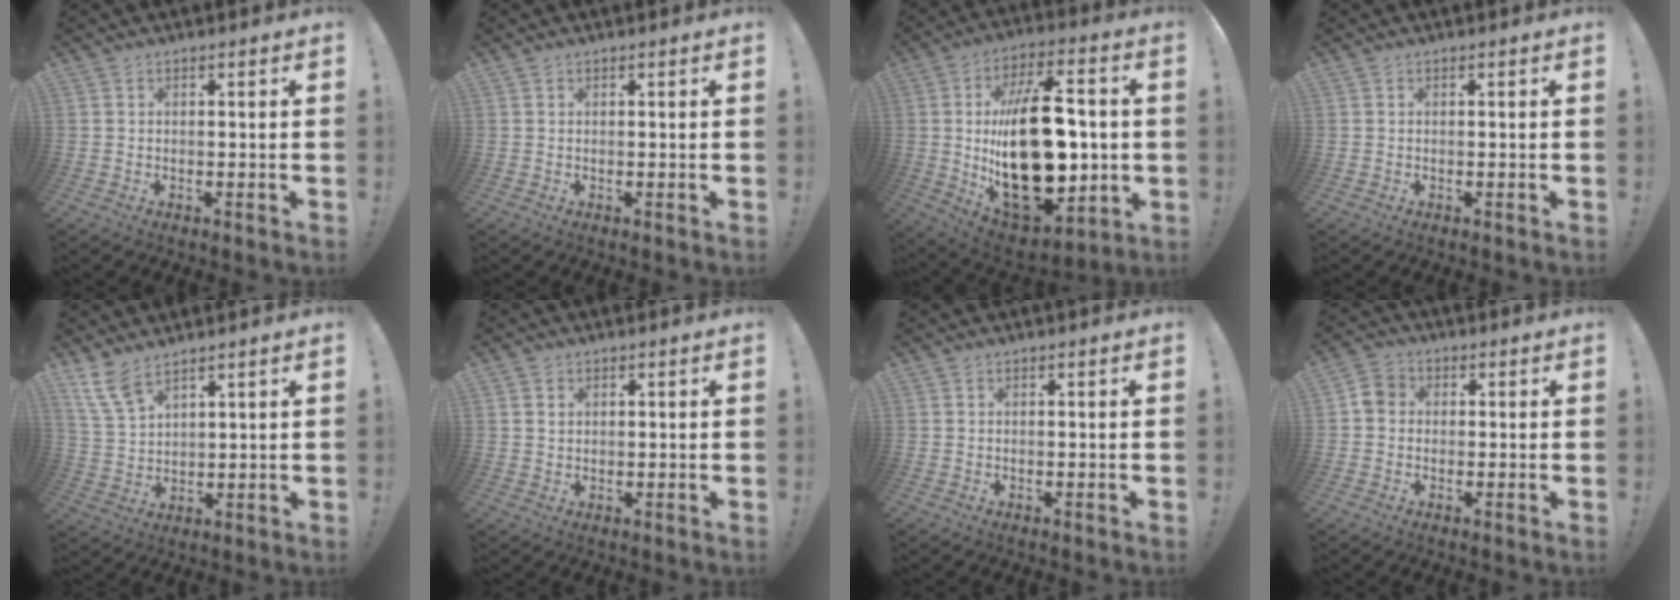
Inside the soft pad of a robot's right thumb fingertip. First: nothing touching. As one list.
[{"total": 0.0}, {"total": 32.2, "force": [-0.7, 17.8, 26.9], "torque": [-0.488, -0.001, 0.003]}, {"total": 0.0}, {"total": 8.8, "force": [6.8, 3.7, 4.1], "torque": [-0.081, -0.035, 0.134]}, {"total": 1.6, "force": [0.8, 1.4, 0.2], "torque": [-0.003, 0.001, 0.014]}, {"total": 0.0}, {"total": 4.7, "force": [-0.6, 4.1, 2.2], "torque": [-0.046, 0.019, -0.010]}]